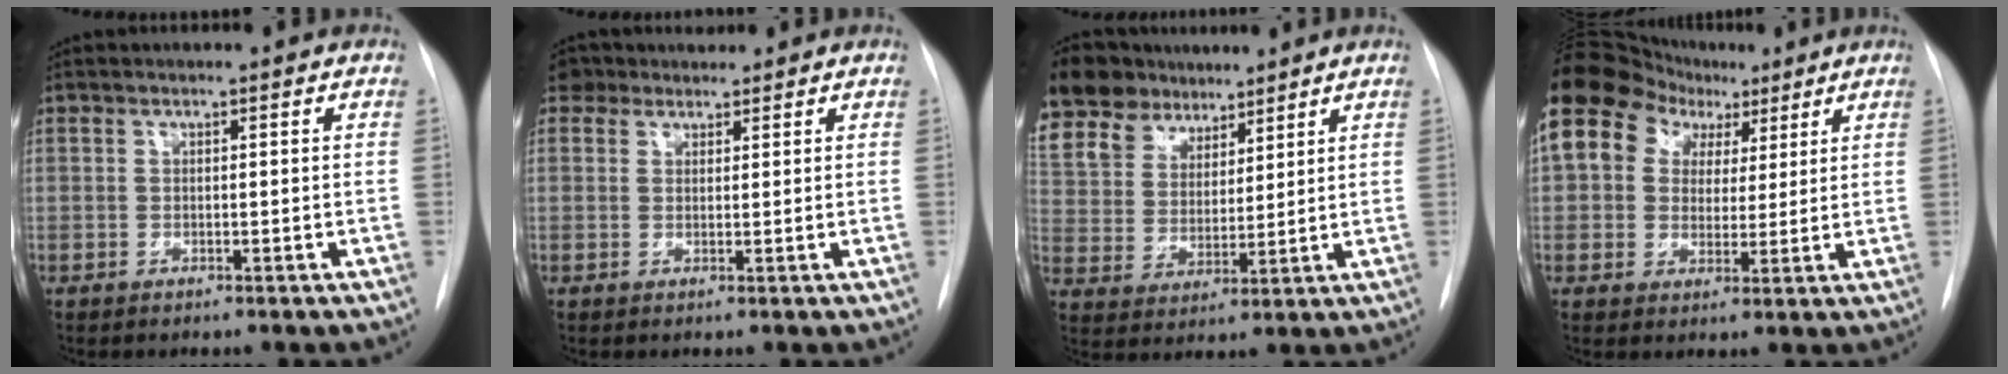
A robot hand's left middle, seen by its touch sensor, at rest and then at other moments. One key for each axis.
{"total": 3.1, "fx": 2.5, "fy": 1.8, "fz": -0.2, "tx": 0.002, "ty": 0.020, "tz": 0.038}
{"total": 15.8, "fx": 12.4, "fy": 8.5, "fz": 4.7, "tx": -0.107, "ty": 0.045, "tz": 0.237}
{"total": 13.9, "fx": 6.8, "fy": 10.6, "fz": 6.0, "tx": -0.108, "ty": 0.066, "tz": 0.115}